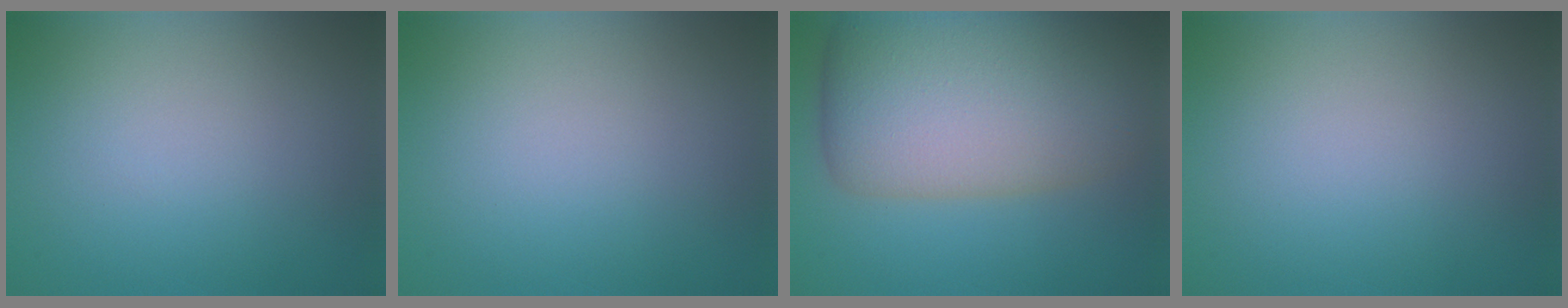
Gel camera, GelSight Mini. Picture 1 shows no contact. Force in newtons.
{"total": 0.0}
{"total": 12.8, "press": 12.8, "slide": 0.5}
{"total": 0.0}